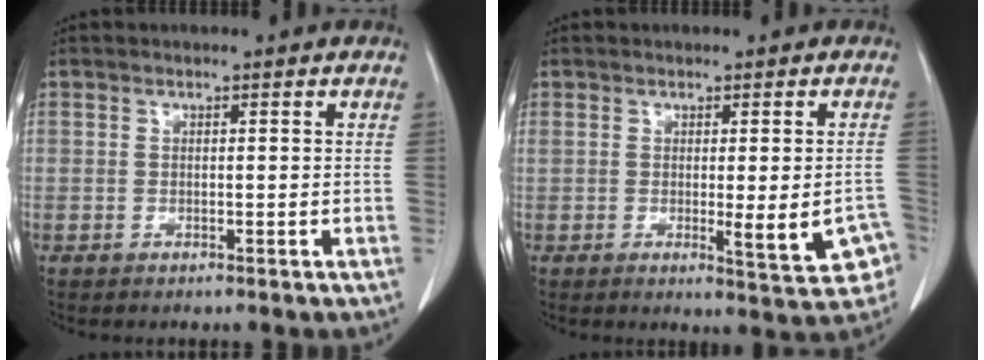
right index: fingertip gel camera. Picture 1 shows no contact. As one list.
[{"total": 7.4, "force": [-1.8, 1.6, 7.0], "torque": [-0.077, -0.005, -0.017]}]